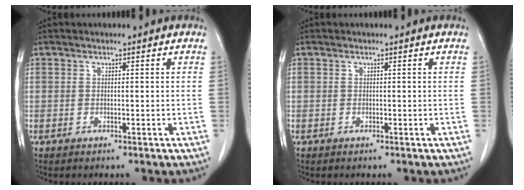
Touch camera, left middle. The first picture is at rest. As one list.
[{"total": 0.0}]